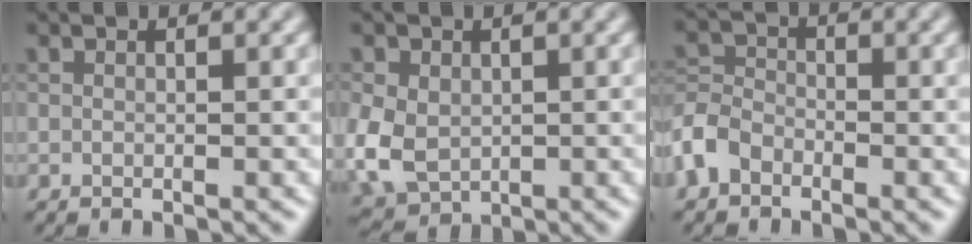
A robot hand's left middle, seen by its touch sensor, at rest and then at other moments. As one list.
[{"total": 6.0, "force": [-0.5, 4.8, 3.7], "torque": [-0.101, -0.009, -0.009]}, {"total": 3.4, "force": [-2.2, 2.3, 1.3], "torque": [-0.030, 0.006, -0.058]}]